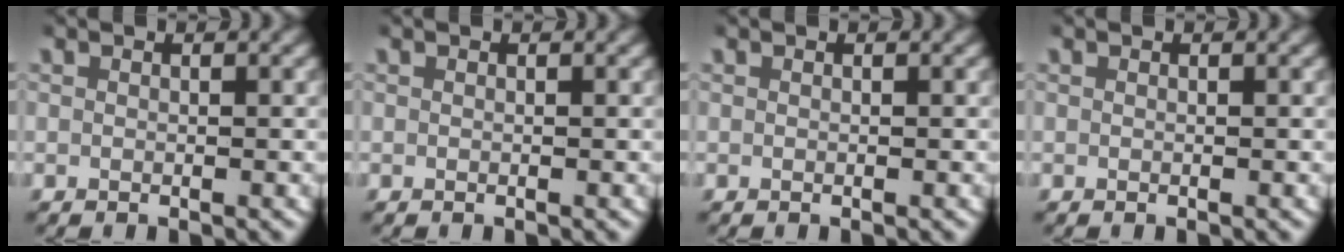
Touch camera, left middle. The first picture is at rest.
{"total": 0.0}
{"total": 0.0}
{"total": 0.0}